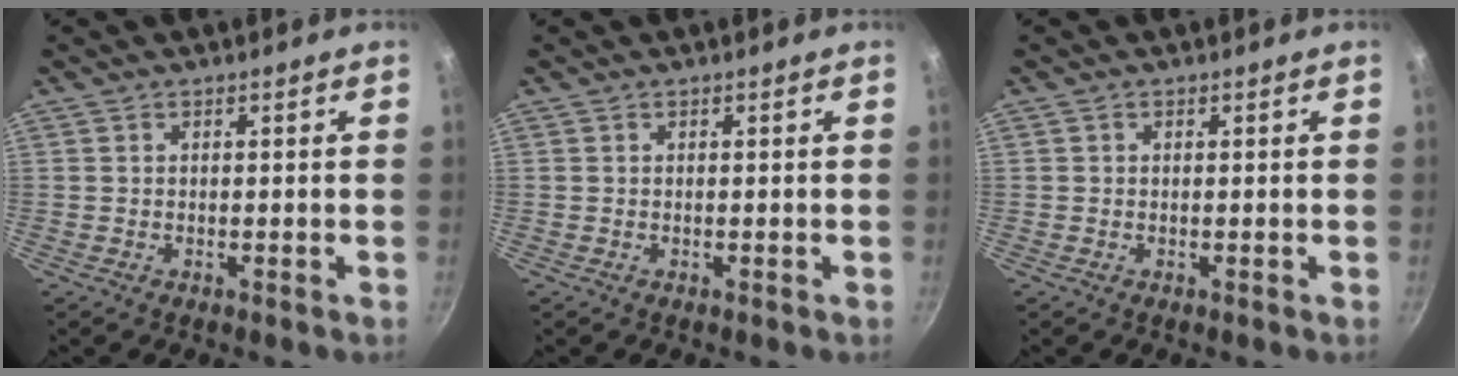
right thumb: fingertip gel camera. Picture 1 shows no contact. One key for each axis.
{"total": 0.0}
{"total": 0.0}